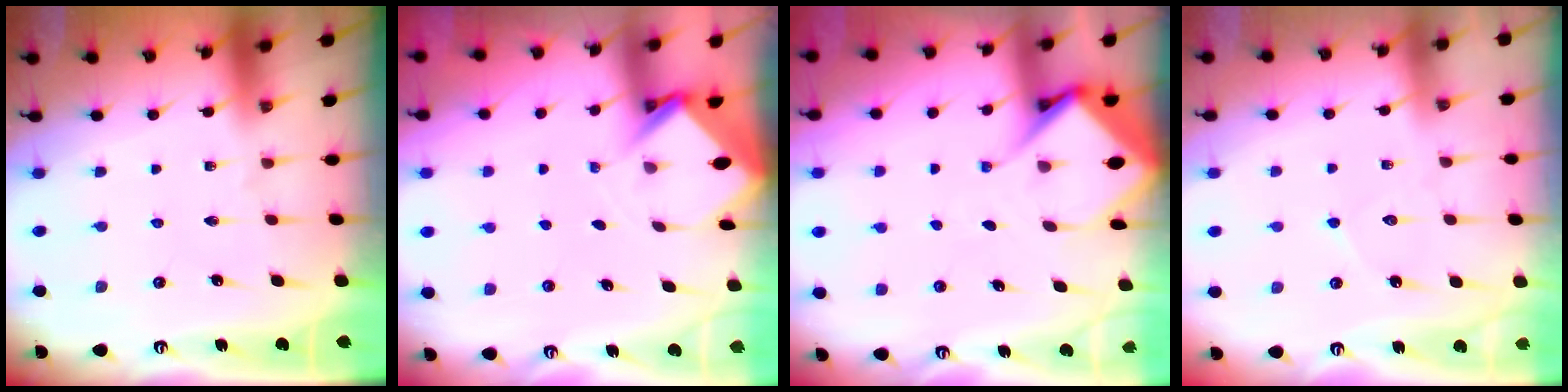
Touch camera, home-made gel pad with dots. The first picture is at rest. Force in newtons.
{"total": 2.9, "press": 2.9, "slide": 0.2}
{"total": 7.4, "press": 7.3, "slide": 0.8}
{"total": 4.1, "press": 4.1, "slide": 0.2}